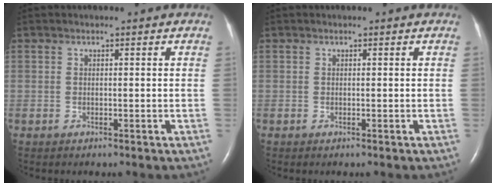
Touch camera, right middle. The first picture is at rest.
{"total": 0.0}